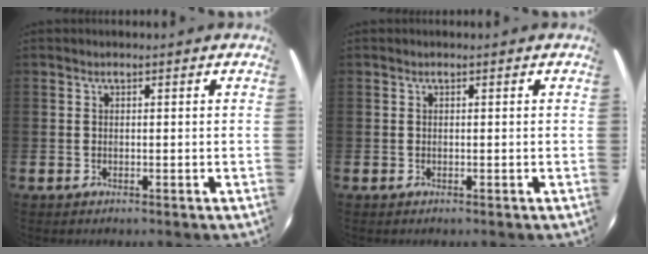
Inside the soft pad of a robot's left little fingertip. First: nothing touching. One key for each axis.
{"total": 0.0}